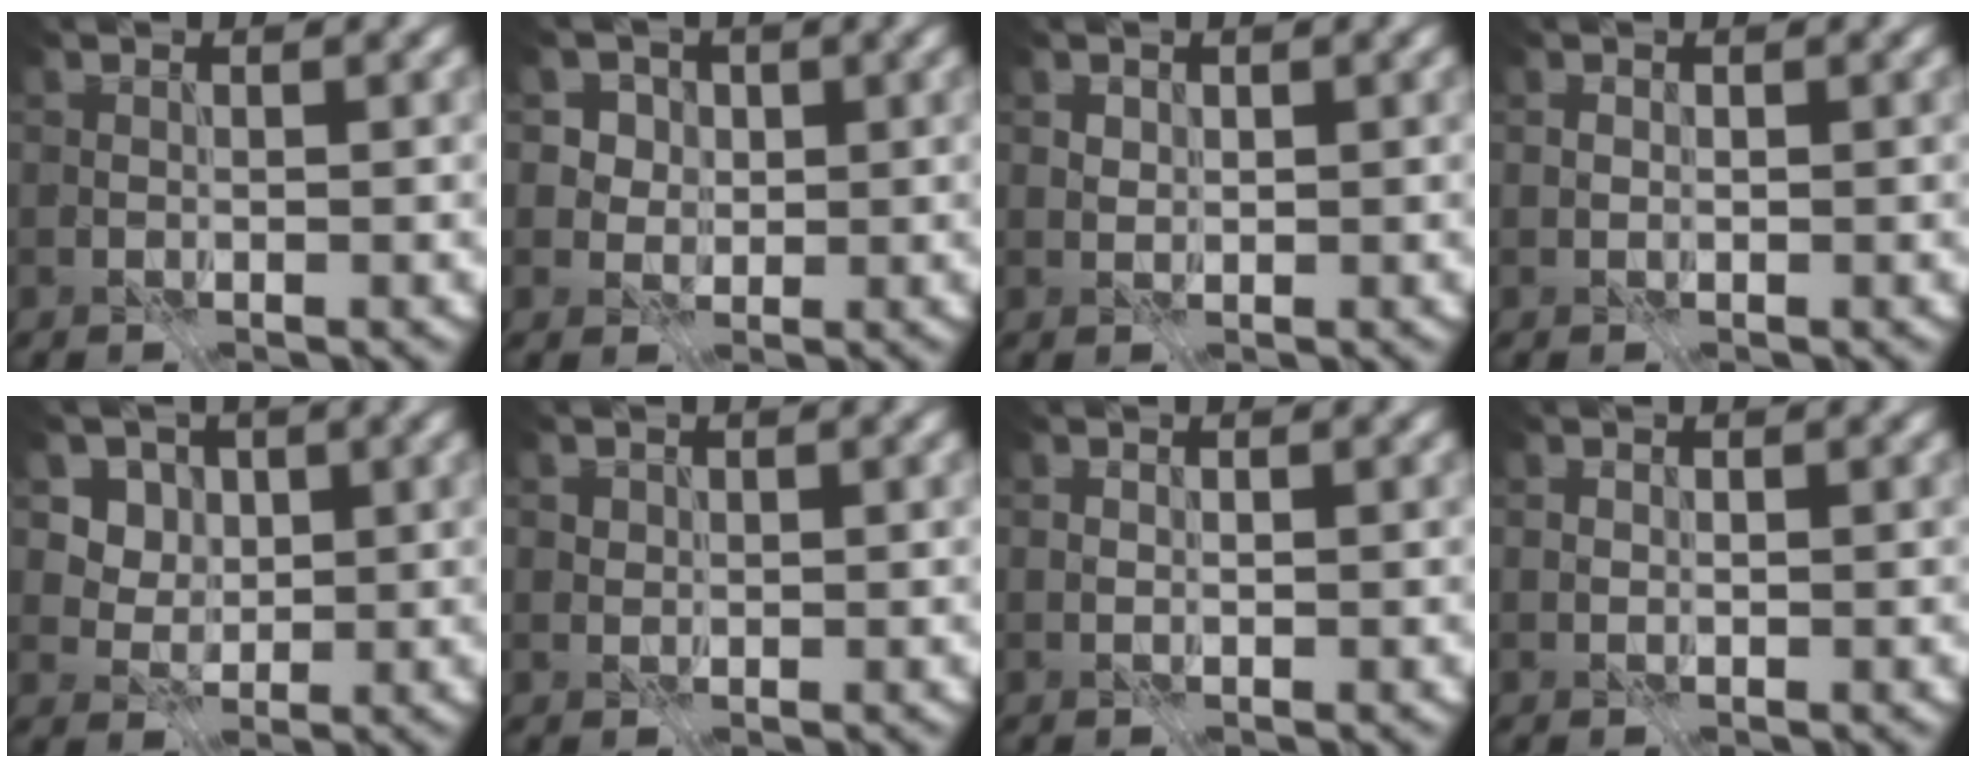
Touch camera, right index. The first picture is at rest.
{"total": 3.8, "force": [2.0, 3.1, 1.1], "torque": [-0.001, 0.013, 0.016]}
{"total": 1.2, "force": [0.8, 0.8, 0.2], "torque": [0.000, 0.002, 0.008]}
{"total": 0.0}
{"total": 6.6, "force": [3.6, 4.9, 2.5], "torque": [-0.046, -0.003, 0.053]}
{"total": 1.1, "force": [0.6, 0.9, 0.2], "torque": [0.007, 0.003, 0.003]}
{"total": 0.0}
{"total": 0.0}